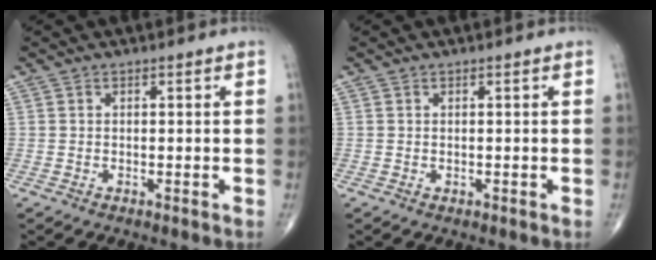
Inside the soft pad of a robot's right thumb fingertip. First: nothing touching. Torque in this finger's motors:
{"motor_torque": [-0.22, -0.11, -0.01, 0.11, -0.02]}